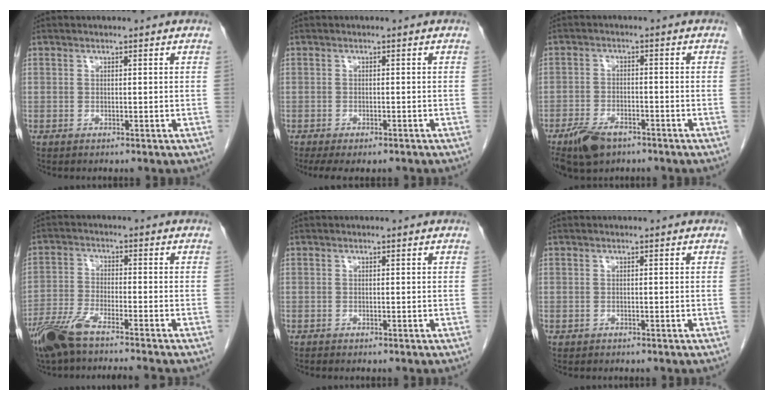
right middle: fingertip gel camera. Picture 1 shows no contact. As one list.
[{"total": 5.7, "force": [-4.4, 2.0, 3.0], "torque": [-0.041, -0.010, -0.063]}, {"total": 6.9, "force": [-4.8, 3.2, 3.9], "torque": [-0.075, -0.006, -0.081]}, {"total": 9.4, "force": [-7.7, 0.2, 5.4], "torque": [-0.103, -0.025, -0.140]}, {"total": 0.0}, {"total": 0.0}]